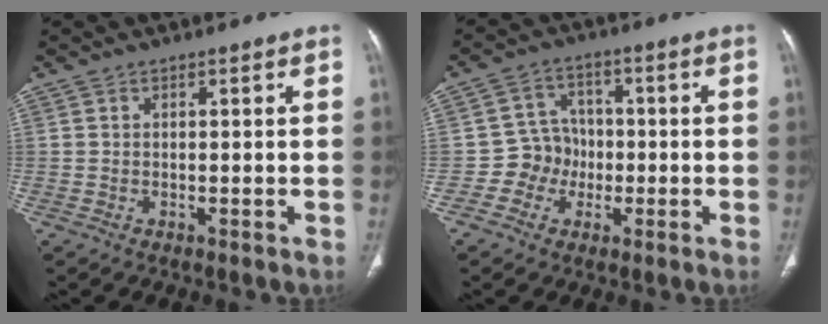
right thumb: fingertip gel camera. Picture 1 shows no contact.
{"total": 6.3, "force": [-1.6, 5.9, 1.4], "torque": [0.015, 0.020, -0.037]}